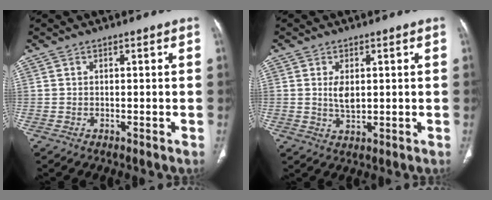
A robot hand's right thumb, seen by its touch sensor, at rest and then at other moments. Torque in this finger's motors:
{"motor_torque": [0.96, 0.93, 0.48, -0.33, 0.02]}